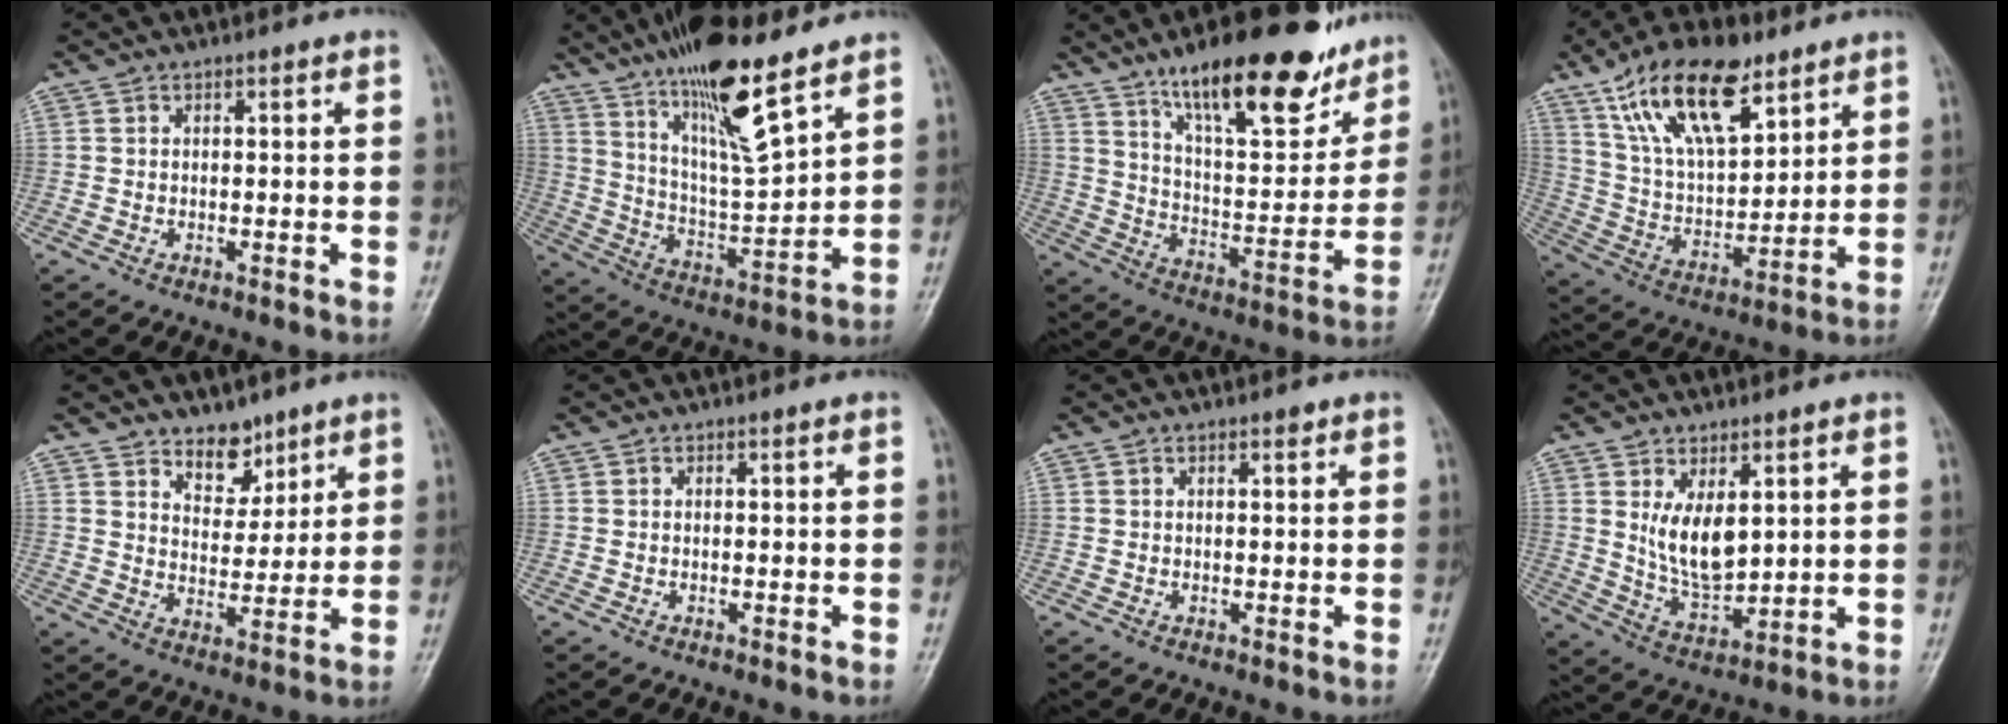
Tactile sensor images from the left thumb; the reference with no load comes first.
{"total": 17.2, "force": [11.8, 3.2, 12.1], "torque": [-0.202, -0.064, 0.220]}
{"total": 22.1, "force": [15.2, 7.2, 14.4], "torque": [-0.174, -0.070, 0.245]}
{"total": 19.3, "force": [11.4, 8.7, 13.0], "torque": [-0.198, -0.039, 0.215]}
{"total": 6.7, "force": [4.9, 3.9, 2.4], "torque": [-0.005, -0.037, 0.086]}
{"total": 0.0}
{"total": 0.9, "force": [0.6, 0.3, 0.6], "torque": [-0.007, -0.002, 0.009]}
{"total": 8.7, "force": [2.8, 4.3, 7.0], "torque": [-0.108, -0.030, 0.067]}